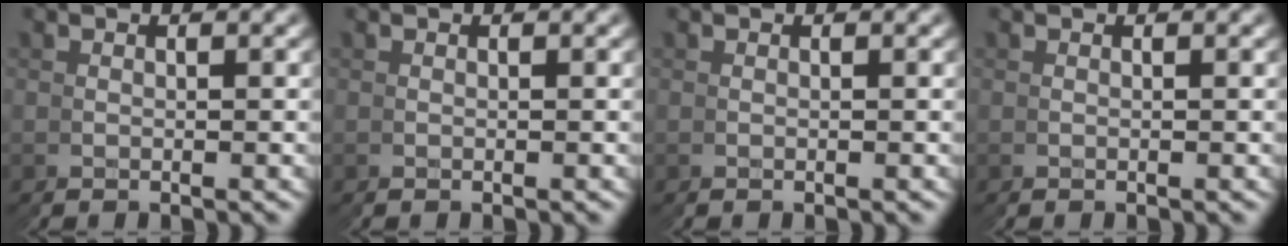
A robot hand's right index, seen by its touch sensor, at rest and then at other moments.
{"total": 0.0}
{"total": 0.0}
{"total": 0.0}